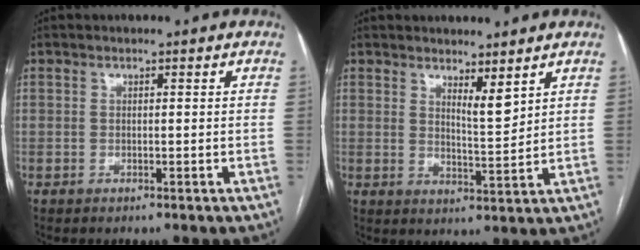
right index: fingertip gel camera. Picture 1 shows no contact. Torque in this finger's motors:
{"motor_torque": [-0.09, 0.07, -0.08, -0.01]}